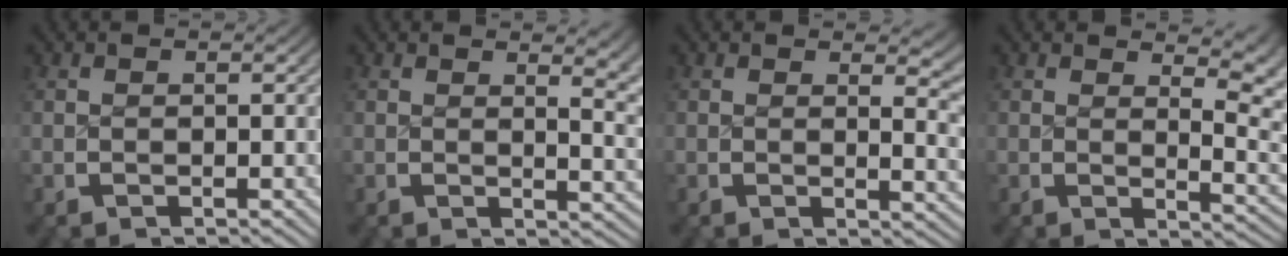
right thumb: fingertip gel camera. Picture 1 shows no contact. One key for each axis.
{"total": 3.5, "fx": 1.6, "fy": 1.1, "fz": 3.0, "tx": -0.021, "ty": -0.008, "tz": 0.022}
{"total": 3.1, "fx": 1.6, "fy": 1.0, "fz": 2.4, "tx": -0.012, "ty": -0.008, "tz": 0.020}
{"total": 4.2, "fx": 1.3, "fy": 1.8, "fz": 3.6, "tx": -0.018, "ty": -0.007, "tz": 0.023}